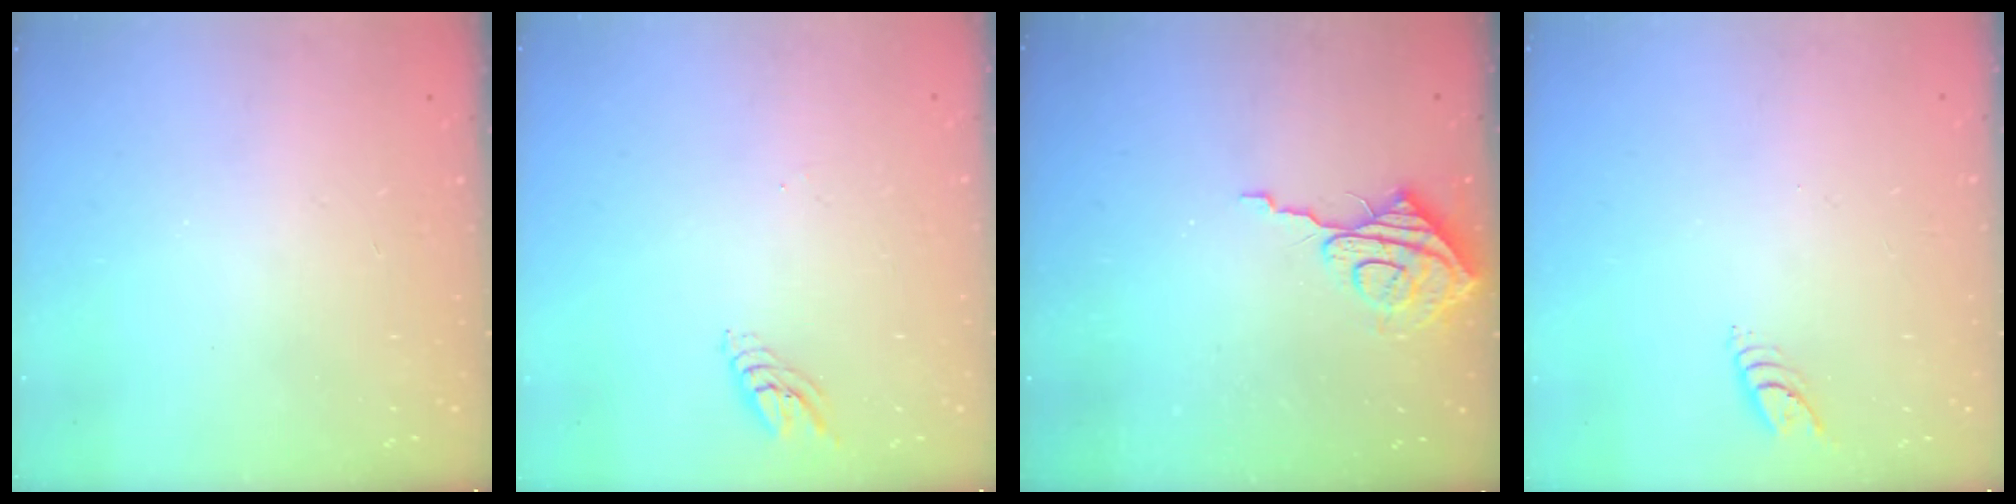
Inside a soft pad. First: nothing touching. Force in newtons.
{"total": 4.9, "press": 4.9, "slide": 0.1}
{"total": 9.5, "press": 9.4, "slide": 0.8}
{"total": 3.8, "press": 3.8, "slide": 0.4}